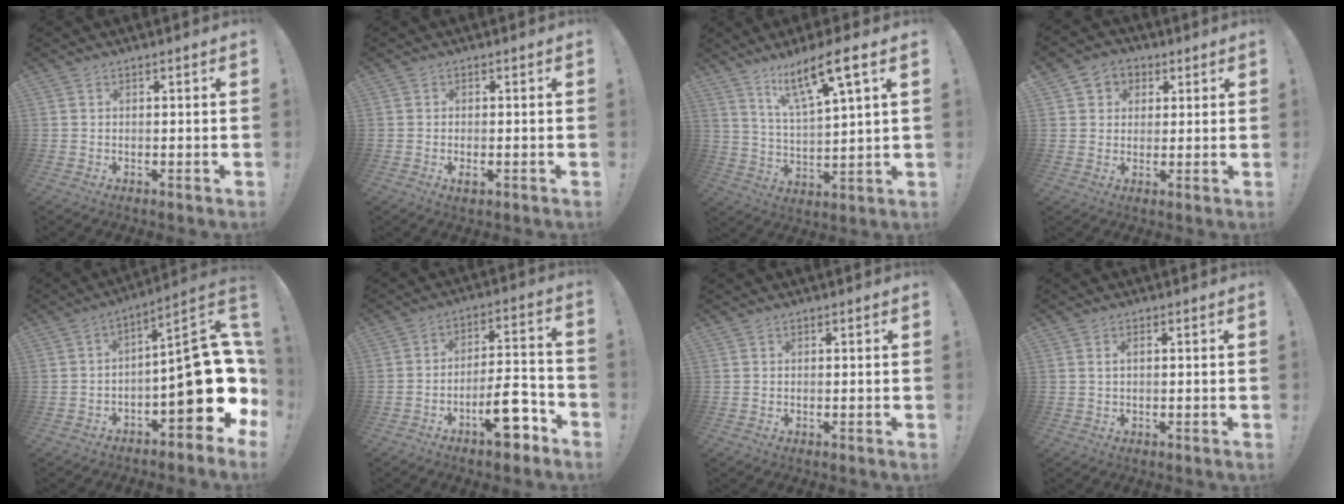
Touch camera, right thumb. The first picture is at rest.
{"total": 1.6, "force": [-0.6, 0.5, 1.3], "torque": [-0.012, -0.002, -0.011]}
{"total": 13.3, "force": [8.4, 2.0, 10.1], "torque": [-0.170, -0.042, 0.131]}
{"total": 5.1, "force": [1.0, 4.9, 1.0], "torque": [-0.010, -0.002, 0.020]}
{"total": 19.3, "force": [-2.6, 7.1, 17.8], "torque": [-0.234, 0.010, -0.034]}
{"total": 13.1, "force": [-7.6, 4.9, 9.5], "torque": [-0.132, 0.059, -0.121]}
{"total": 0.0}
{"total": 1.5, "force": [0.7, 0.6, 1.2], "torque": [-0.017, 0.001, 0.010]}